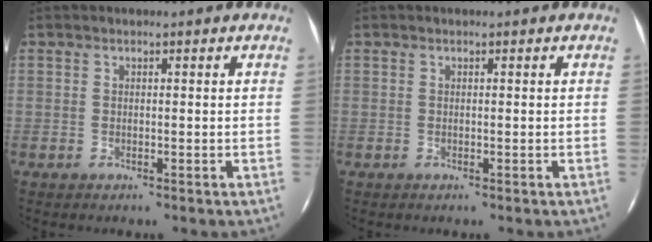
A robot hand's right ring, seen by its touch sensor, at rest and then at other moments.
{"total": 0.0}